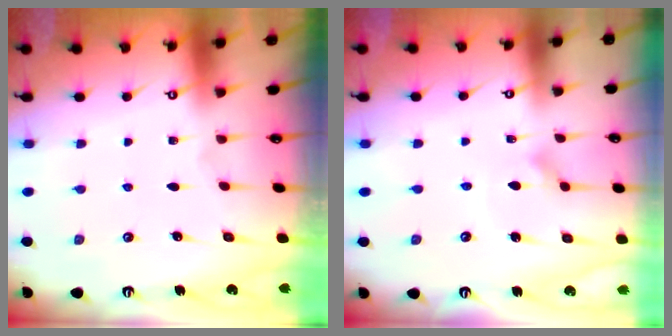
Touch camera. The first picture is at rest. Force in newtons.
{"total": 3.8, "press": 3.8, "slide": 0.3}